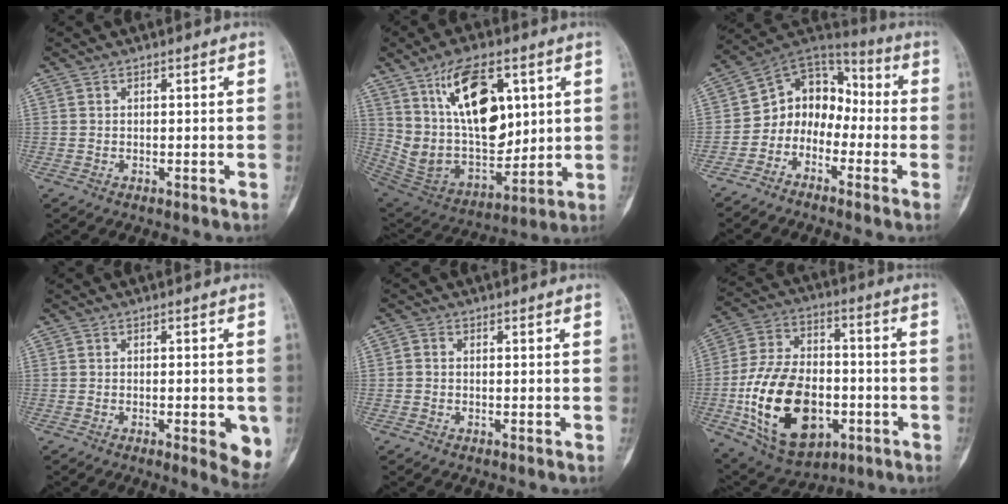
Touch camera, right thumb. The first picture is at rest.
{"total": 21.9, "force": [7.5, 12.0, 16.7], "torque": [-0.252, -0.042, 0.151]}
{"total": 10.4, "force": [-3.5, 8.5, 5.0], "torque": [-0.040, 0.078, -0.083]}
{"total": 6.5, "force": [-1.7, 2.1, 5.9], "torque": [-0.063, -0.010, -0.016]}
{"total": 1.0, "force": [-0.2, 0.8, 0.6], "torque": [-0.009, 0.001, -0.006]}
{"total": 22.8, "force": [-5.6, 14.4, 16.7], "torque": [-0.281, 0.022, -0.077]}